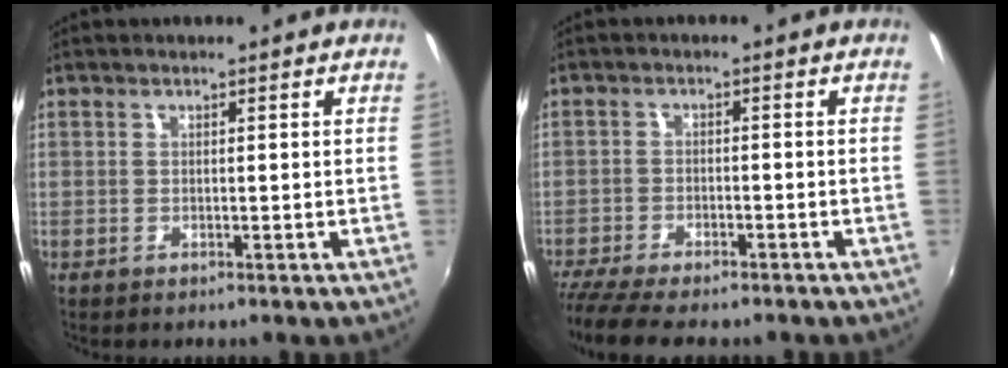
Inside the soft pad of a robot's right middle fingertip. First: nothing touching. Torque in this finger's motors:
{"motor_torque": [1.09, -1.05, 0.16, 0.06]}